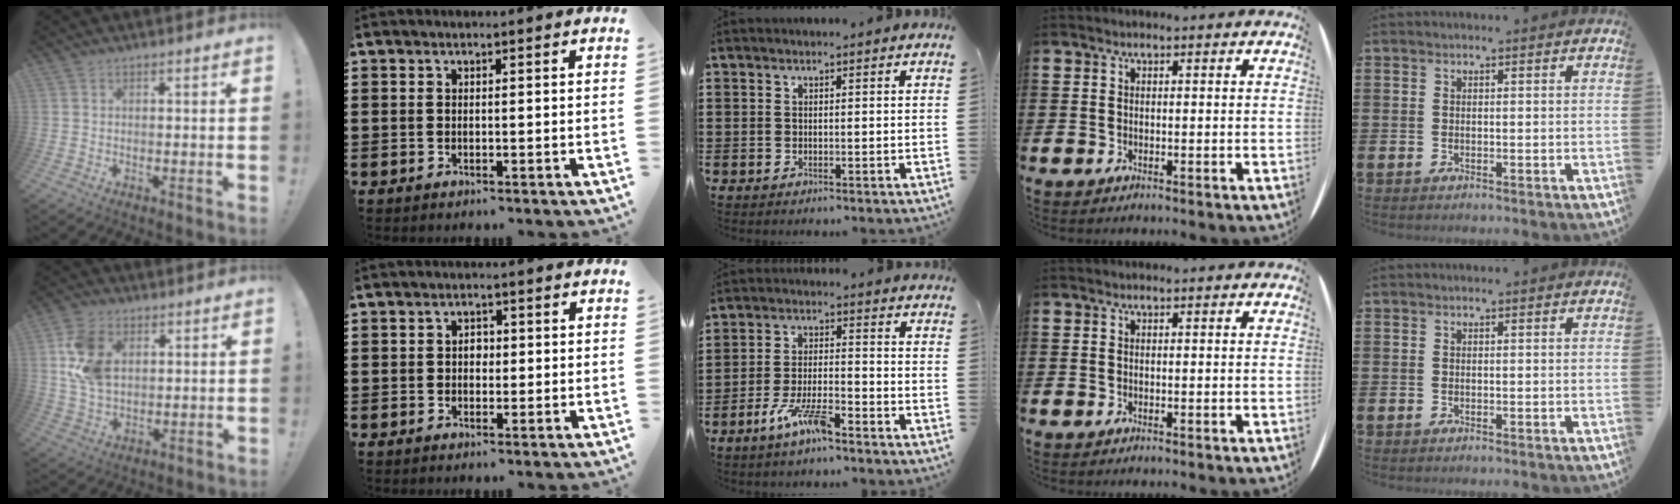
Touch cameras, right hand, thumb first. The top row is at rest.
{"thumb": {"total": 13.3, "force": [3.7, 9.2, 8.8], "torque": [-0.156, -0.001, 0.074]}, "index": {"total": 1.9, "force": [0.0, 1.3, 1.4], "torque": [-0.027, 0.006, -0.002]}, "middle": {"total": 6.9, "force": [-4.7, 1.4, 4.9], "torque": [-0.110, -0.005, -0.090]}}